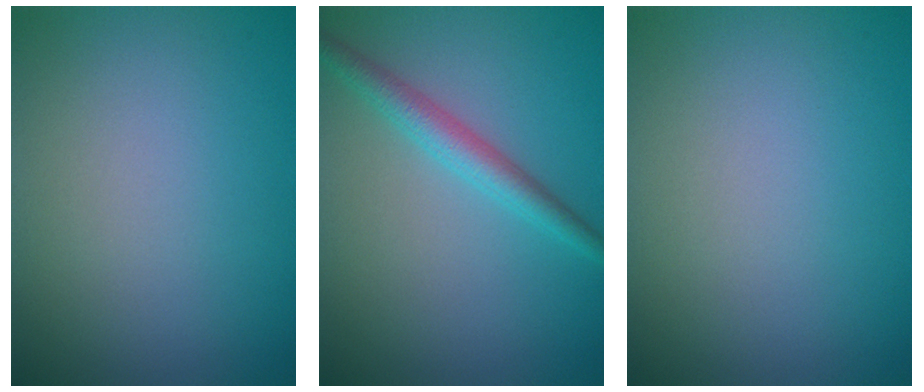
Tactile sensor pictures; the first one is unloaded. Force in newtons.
{"total": 2.8, "press": 2.8, "slide": 0.0}
{"total": 0.0}